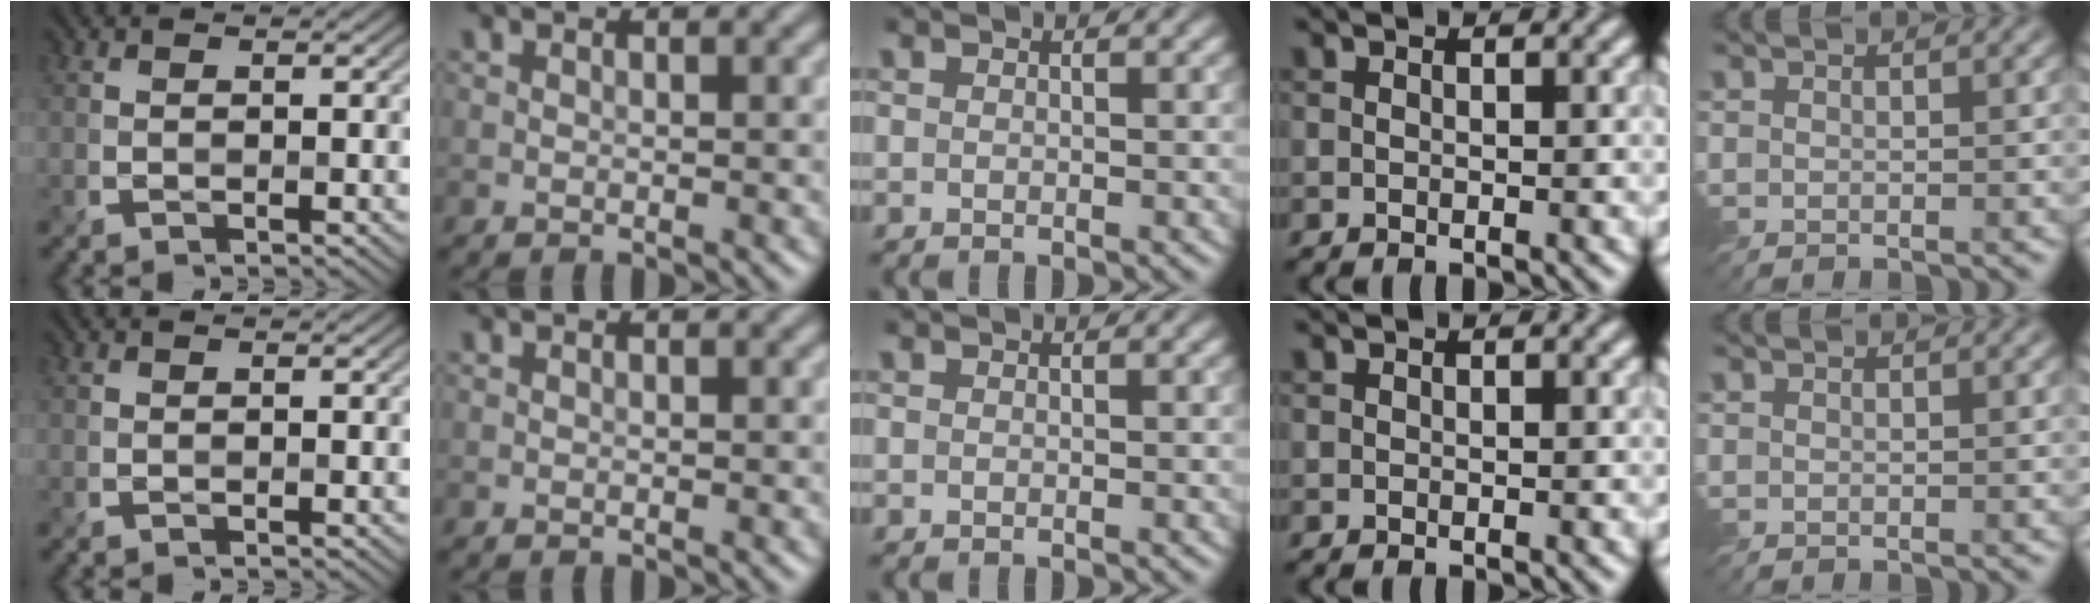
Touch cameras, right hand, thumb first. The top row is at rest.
{}